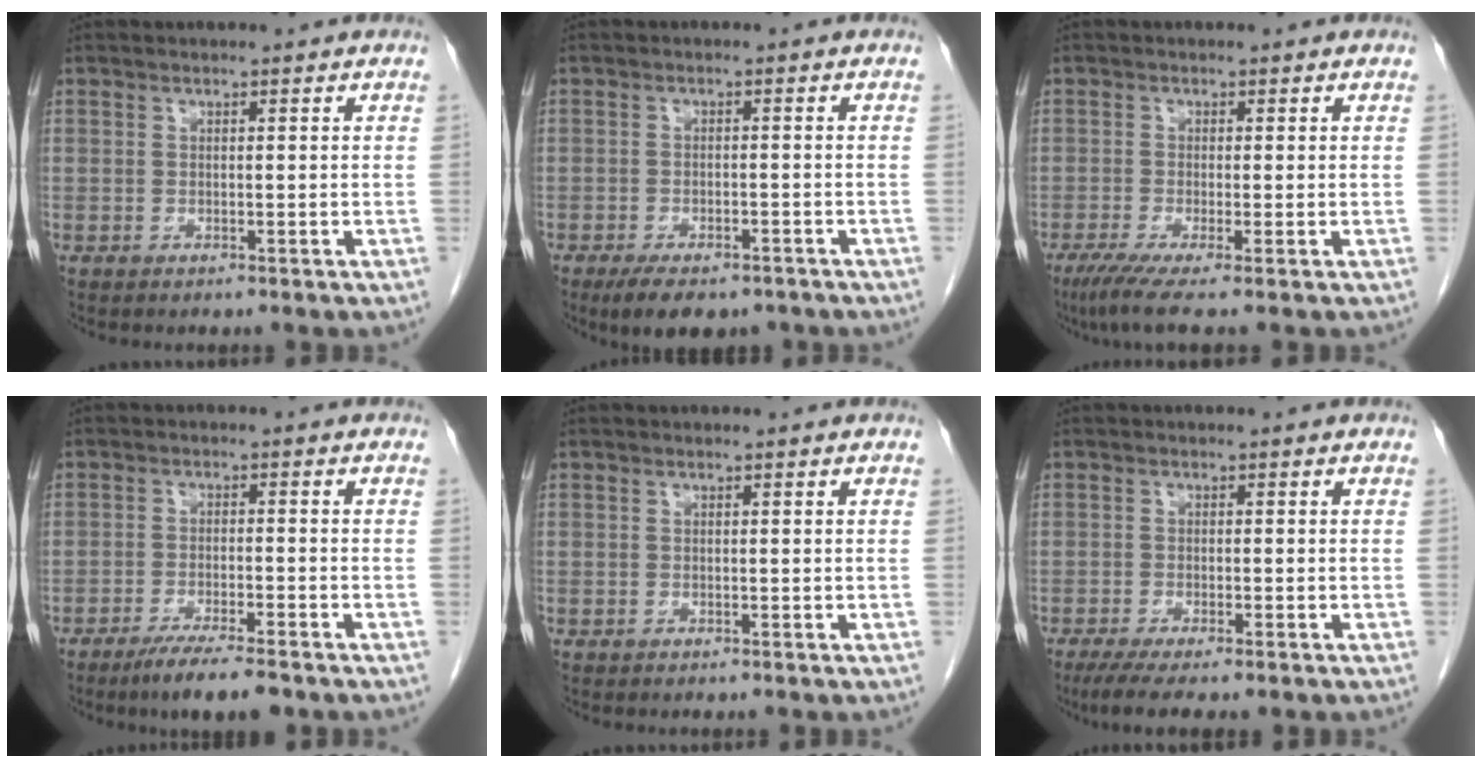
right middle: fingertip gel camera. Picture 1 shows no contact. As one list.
[{"total": 8.1, "force": [-6.1, 3.2, 4.2], "torque": [-0.059, -0.004, -0.088]}, {"total": 5.0, "force": [-3.2, -0.1, 3.8], "torque": [-0.064, -0.016, -0.059]}, {"total": 7.2, "force": [-5.4, 0.7, 4.7], "torque": [-0.075, -0.016, -0.085]}, {"total": 0.0}, {"total": 6.6, "force": [-4.9, 1.0, 4.3], "torque": [-0.065, -0.016, -0.074]}]